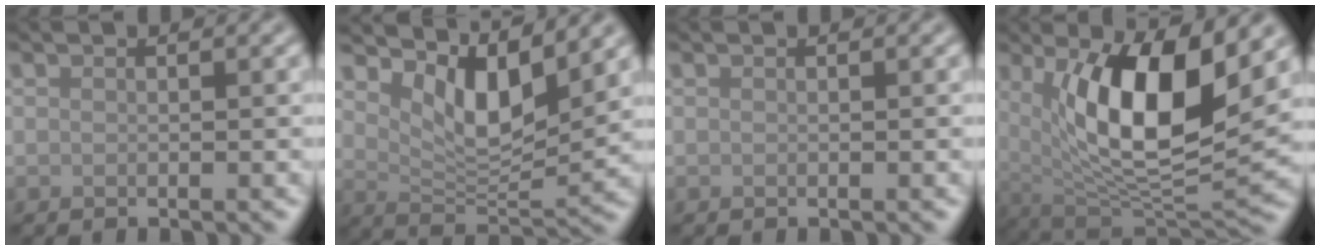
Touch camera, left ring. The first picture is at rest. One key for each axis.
{"total": 6.0, "fx": 3.3, "fy": 2.4, "fz": 4.4, "tx": -0.081, "ty": -0.015, "tz": 0.055}
{"total": 0.0}
{"total": 11.0, "fx": 3.0, "fy": 4.0, "fz": 9.9, "tx": -0.164, "ty": -0.014, "tz": 0.056}